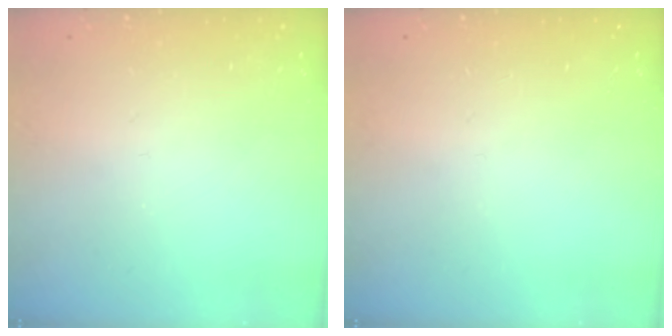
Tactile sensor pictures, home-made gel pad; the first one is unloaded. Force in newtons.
{"total": 0.0}